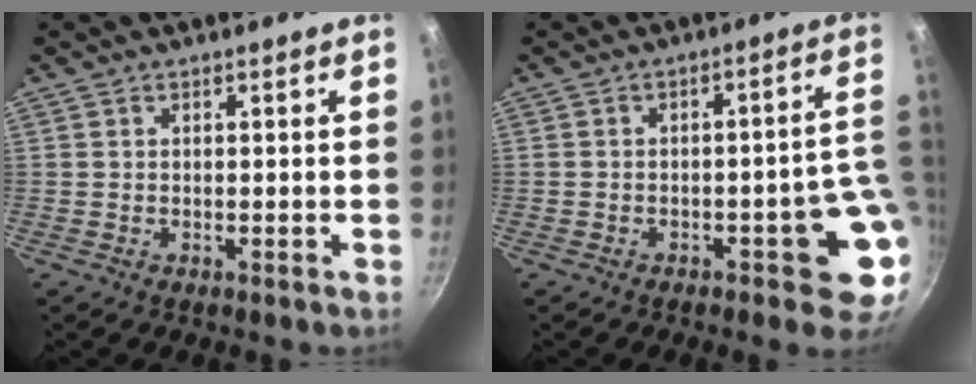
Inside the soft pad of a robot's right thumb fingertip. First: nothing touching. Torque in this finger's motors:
{"motor_torque": [1.75, 1.62, 1.01, -0.42, 0.04]}